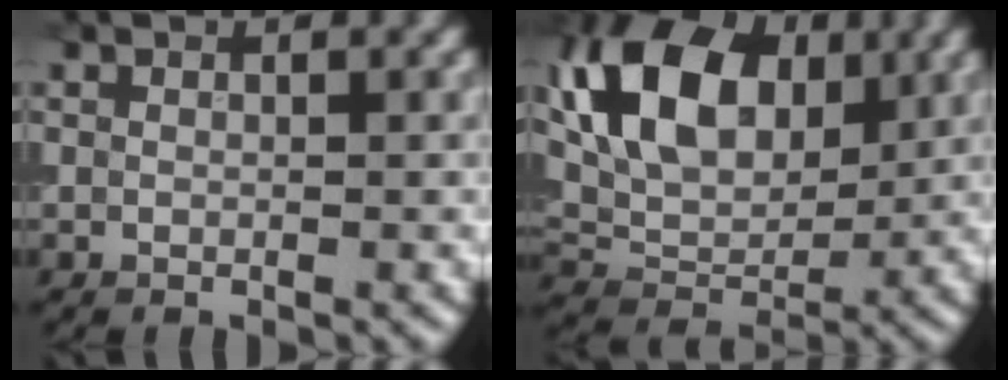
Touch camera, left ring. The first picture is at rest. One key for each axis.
{"total": 10.7, "fx": 3.3, "fy": 6.8, "fz": 7.5, "tx": -0.146, "ty": 0.005, "tz": 0.051}